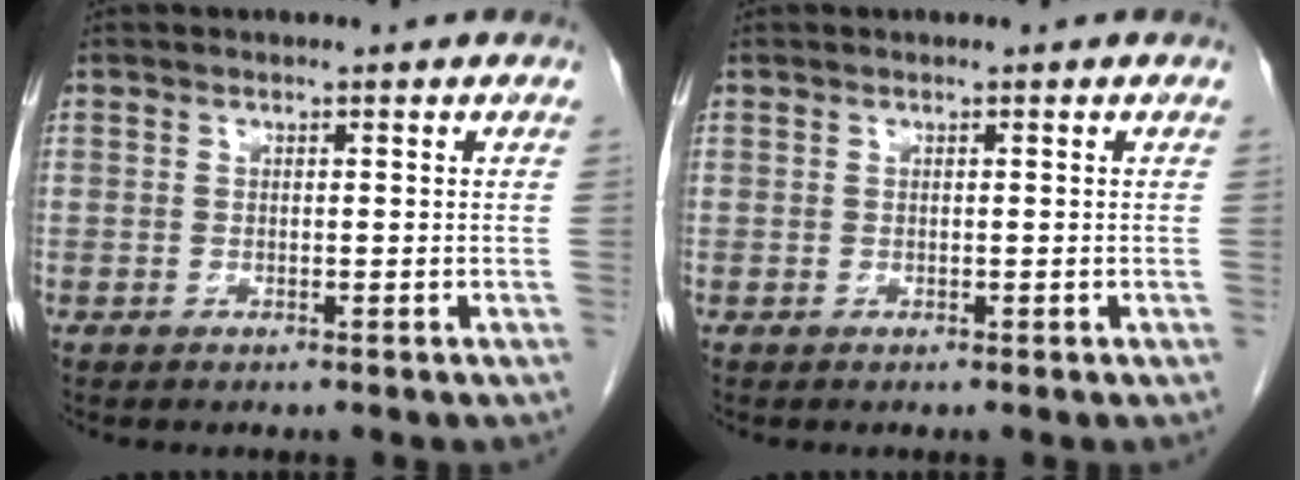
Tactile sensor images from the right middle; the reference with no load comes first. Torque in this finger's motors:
{"motor_torque": [0.79, -0.27, 0.12, 0.02]}